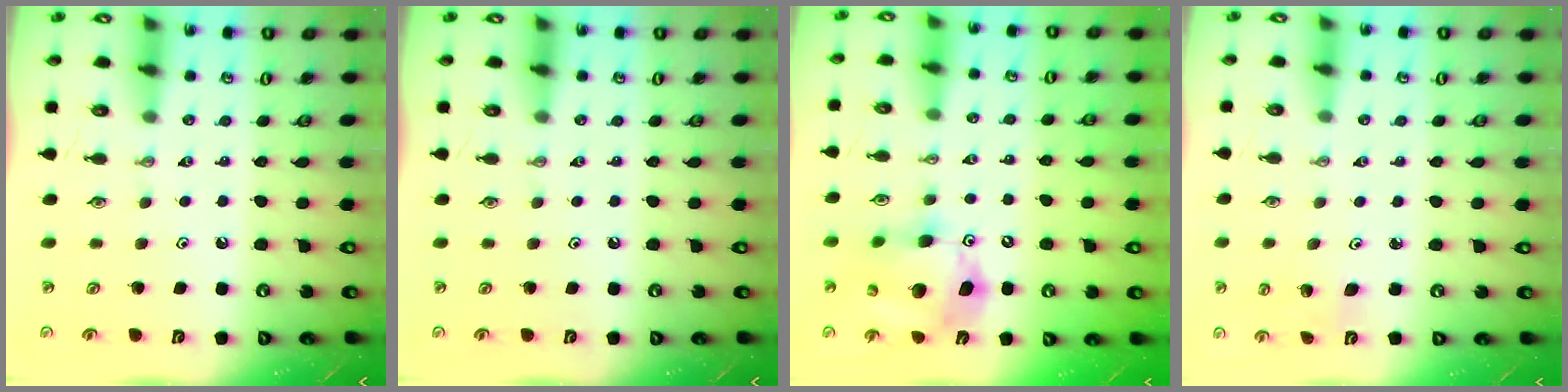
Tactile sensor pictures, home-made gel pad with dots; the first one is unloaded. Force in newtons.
{"total": 0.0}
{"total": 15.5, "press": 15.3, "slide": 2.4}
{"total": 2.8, "press": 2.7, "slide": 1.0}